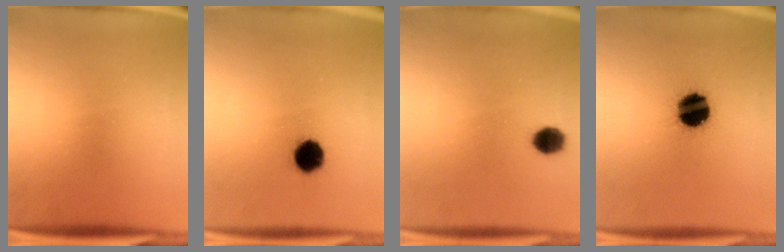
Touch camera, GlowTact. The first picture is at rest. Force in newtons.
{"total": 7.0}
{"total": 4.3}
{"total": 13.4}